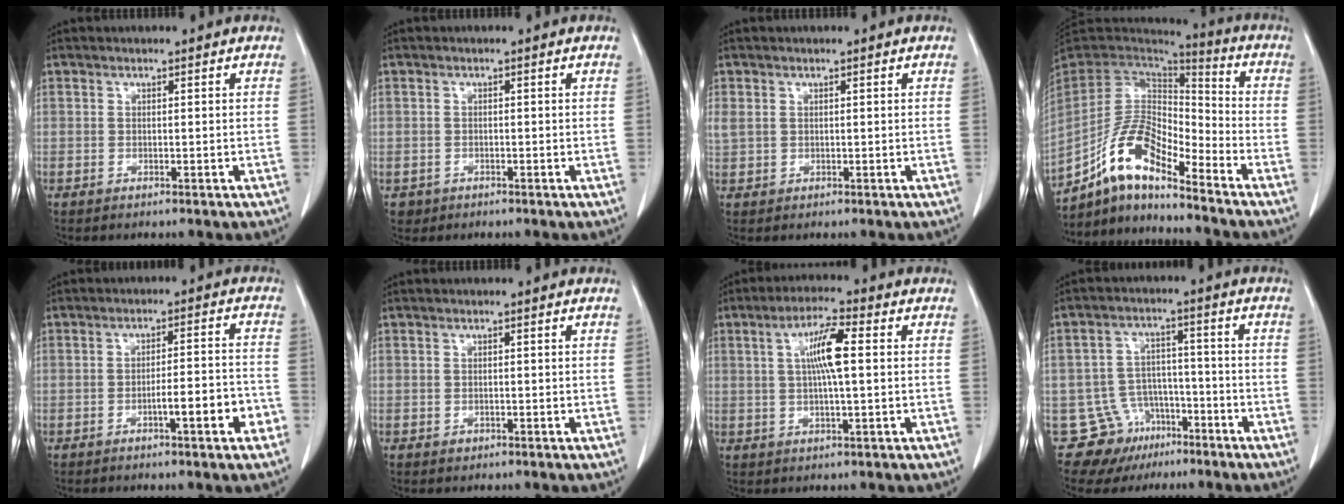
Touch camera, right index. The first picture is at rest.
{"total": 1.6, "force": [-0.7, 1.5, -0.1], "torque": [-0.004, 0.005, -0.010]}
{"total": 1.8, "force": [0.6, 1.5, 1.0], "torque": [-0.041, 0.017, 0.020]}
{"total": 11.9, "force": [-8.6, 3.6, 7.4], "torque": [-0.152, 0.033, -0.159]}
{"total": 6.7, "force": [-3.0, 0.6, 5.9], "torque": [-0.082, 0.011, -0.041]}
{"total": 0.9, "force": [-0.3, 0.8, 0.2], "torque": [0.000, 0.003, -0.002]}
{"total": 7.1, "force": [1.2, 0.8, 6.9], "torque": [-0.128, 0.008, 0.019]}
{"total": 10.2, "force": [-5.9, 8.2, 1.0], "torque": [-0.023, 0.043, -0.082]}